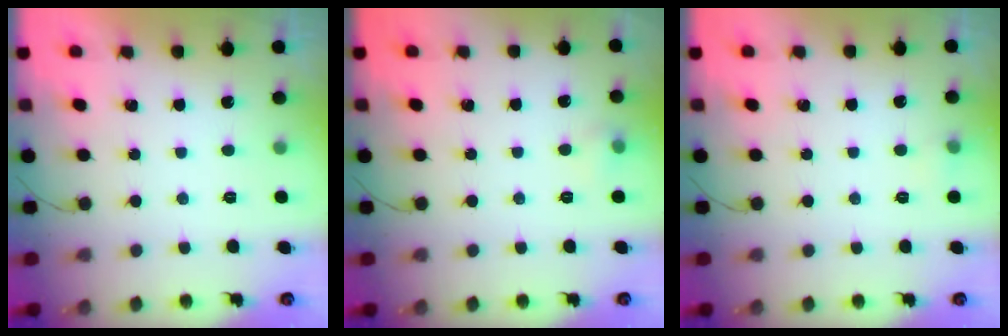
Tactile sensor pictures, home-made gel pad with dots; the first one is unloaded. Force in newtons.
{"total": 4.3, "press": 4.2, "slide": 1.1}
{"total": 8.0, "press": 4.1, "slide": 6.9}